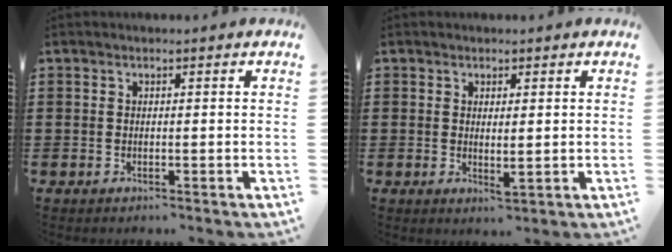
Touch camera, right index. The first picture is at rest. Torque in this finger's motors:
{"motor_torque": [-0.09, 0.32, 0.03, 0.01]}